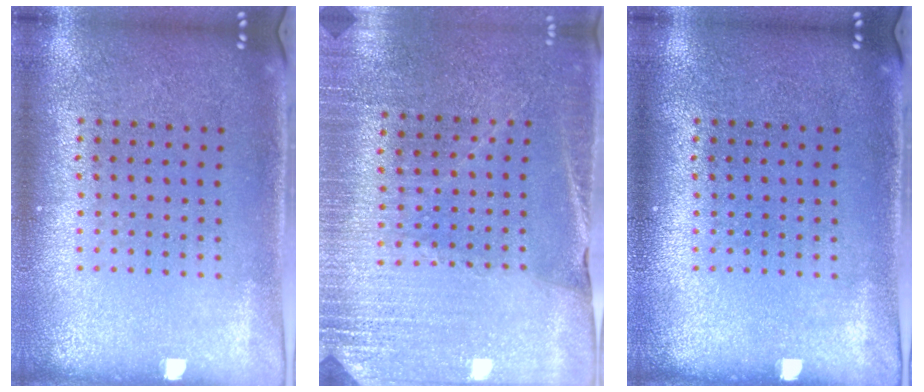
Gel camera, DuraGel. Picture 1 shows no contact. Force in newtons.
{"total": 2.8, "press": 2.8, "slide": 0.2}
{"total": 0.0}